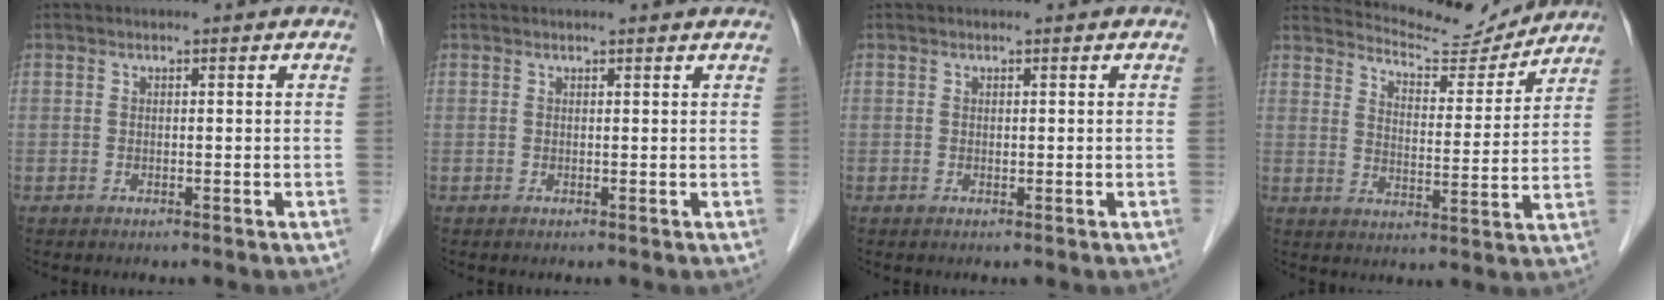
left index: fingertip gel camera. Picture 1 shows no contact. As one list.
[{"total": 1.9, "force": [1.8, 0.1, 0.4], "torque": [-0.011, 0.006, 0.019]}, {"total": 0.0}, {"total": 11.0, "force": [10.9, 1.1, 1.1], "torque": [-0.025, -0.005, 0.161]}]